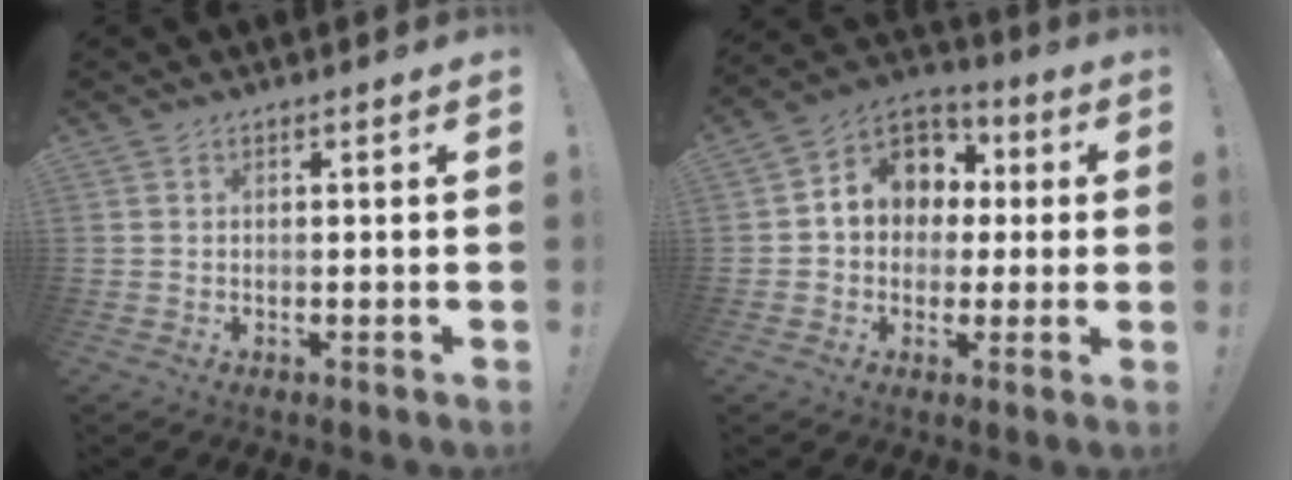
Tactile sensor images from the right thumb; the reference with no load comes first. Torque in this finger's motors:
{"motor_torque": [1.41, 1.37, 1.15, -0.20, 0.03]}